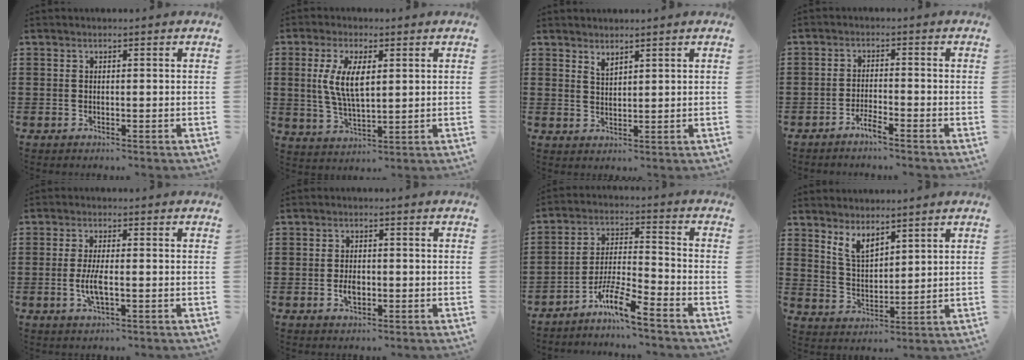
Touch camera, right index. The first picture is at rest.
{"total": 7.1, "force": [1.3, 3.0, 6.3], "torque": [-0.133, 0.007, 0.020]}
{"total": 1.7, "force": [1.7, 0.4, 0.4], "torque": [-0.010, 0.002, 0.031]}
{"total": 2.3, "force": [-2.0, -0.1, 1.1], "torque": [-0.028, 0.000, -0.041]}
{"total": 4.3, "force": [-0.9, 1.2, 4.0], "torque": [-0.090, -0.006, -0.022]}
{"total": 2.7, "force": [-0.6, 1.5, 2.2], "torque": [-0.041, 0.002, -0.010]}
{"total": 7.8, "force": [-6.1, 0.6, 4.9], "torque": [-0.106, -0.003, -0.119]}
{"total": 4.6, "force": [3.8, 1.6, 2.2], "torque": [-0.055, -0.005, 0.070]}